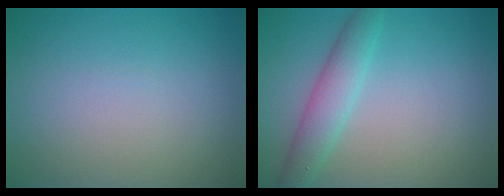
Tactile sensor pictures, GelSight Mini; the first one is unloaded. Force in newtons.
{"total": 3.2, "press": 3.2, "slide": 0.1}